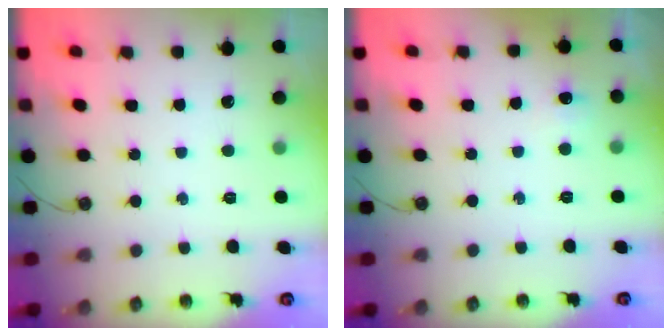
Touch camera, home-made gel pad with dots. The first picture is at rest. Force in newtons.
{"total": 4.1, "press": 4.1, "slide": 0.6}